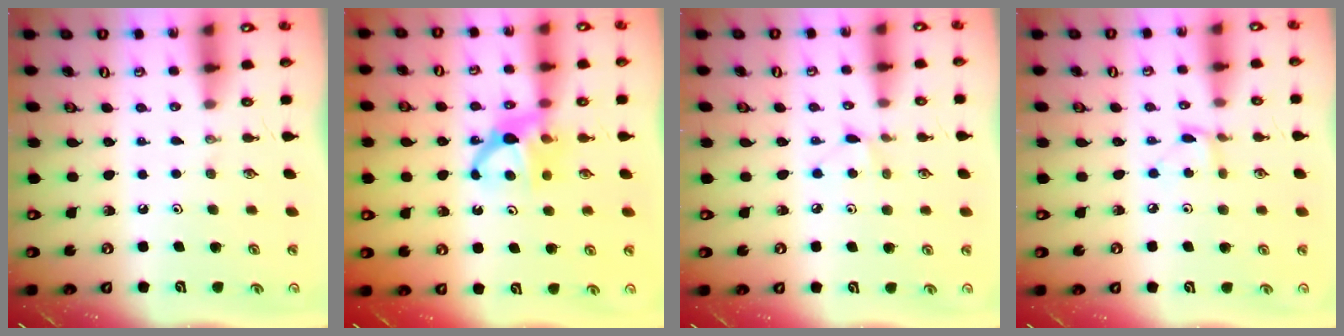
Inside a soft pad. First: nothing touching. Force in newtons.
{"total": 6.0, "press": 5.9, "slide": 0.9}
{"total": 4.1, "press": 4.1, "slide": 0.6}
{"total": 3.5, "press": 3.5, "slide": 0.4}